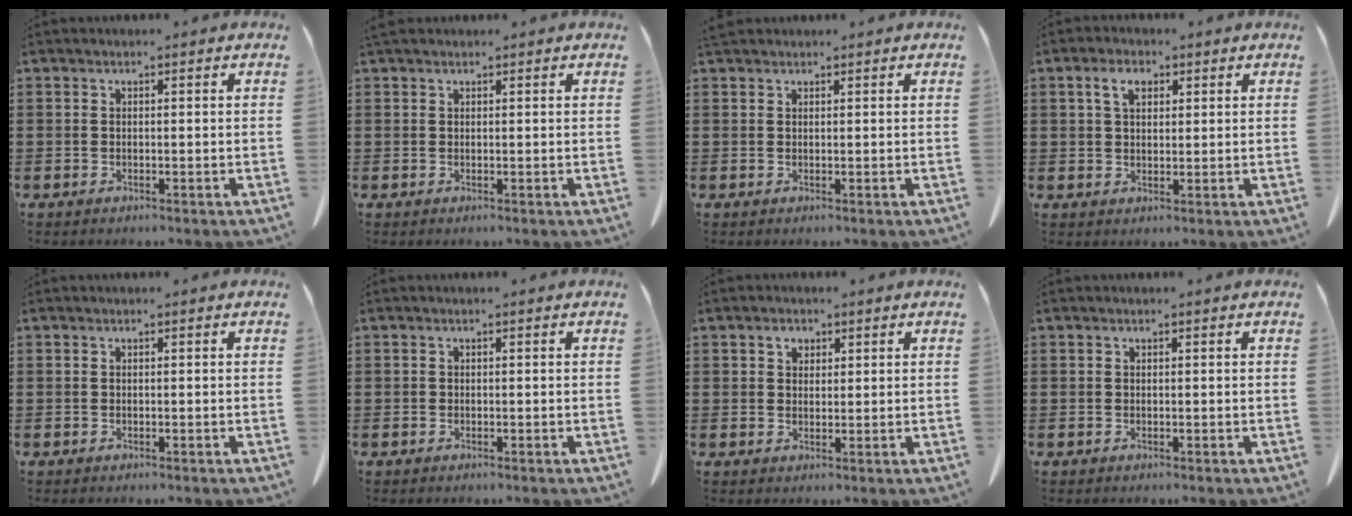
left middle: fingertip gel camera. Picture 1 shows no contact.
{"total": 0.9, "force": [0.8, 0.3, 0.3], "torque": [-0.009, 0.002, 0.016]}
{"total": 1.0, "force": [1.0, 0.2, 0.3], "torque": [-0.008, 0.001, 0.020]}
{"total": 3.6, "force": [1.8, 1.9, 2.5], "torque": [-0.049, 0.008, 0.029]}
{"total": 0.0}
{"total": 0.0}
{"total": 1.8, "force": [1.2, 1.1, 0.8], "torque": [-0.010, 0.001, 0.020]}
{"total": 0.0}